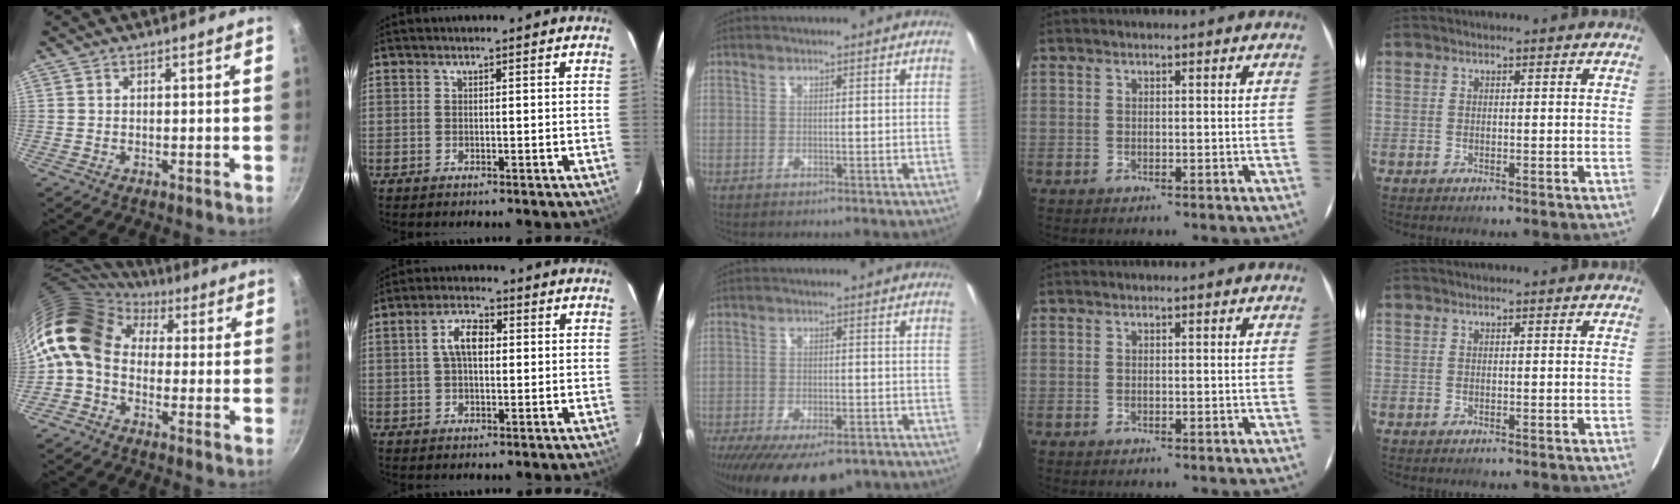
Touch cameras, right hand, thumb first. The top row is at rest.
{"thumb": {"total": 13.7, "force": [2.1, 10.3, 8.9], "torque": [-0.161, 0.025, 0.010]}, "index": {"total": 5.8, "force": [0.9, 2.9, 4.9], "torque": [-0.089, 0.015, 0.017]}, "middle": {"total": 16.6, "force": [-11.5, 6.4, 10.1], "torque": [-0.203, -0.048, -0.167]}}